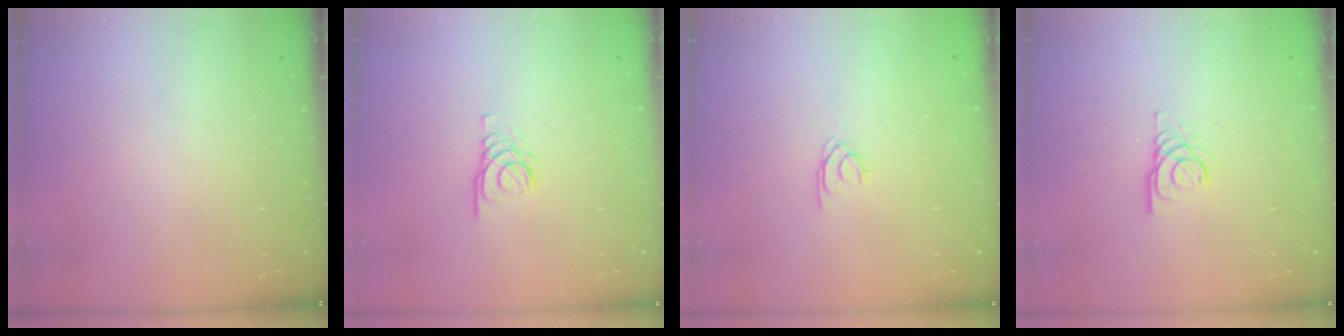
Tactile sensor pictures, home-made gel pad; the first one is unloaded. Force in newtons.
{"total": 2.1, "press": 2.1, "slide": 0.2}
{"total": 1.5, "press": 1.4, "slide": 0.2}
{"total": 4.1, "press": 4.1, "slide": 0.4}